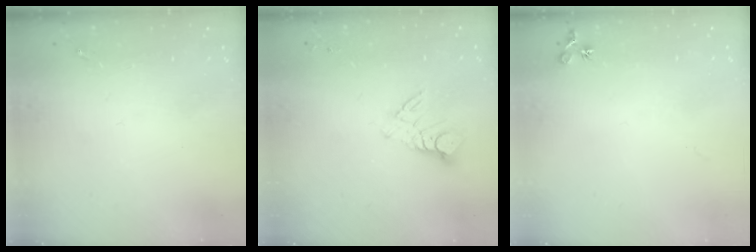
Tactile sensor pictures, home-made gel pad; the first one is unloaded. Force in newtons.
{"total": 8.8, "press": 8.8, "slide": 0.8}
{"total": 6.6, "press": 6.6, "slide": 0.6}